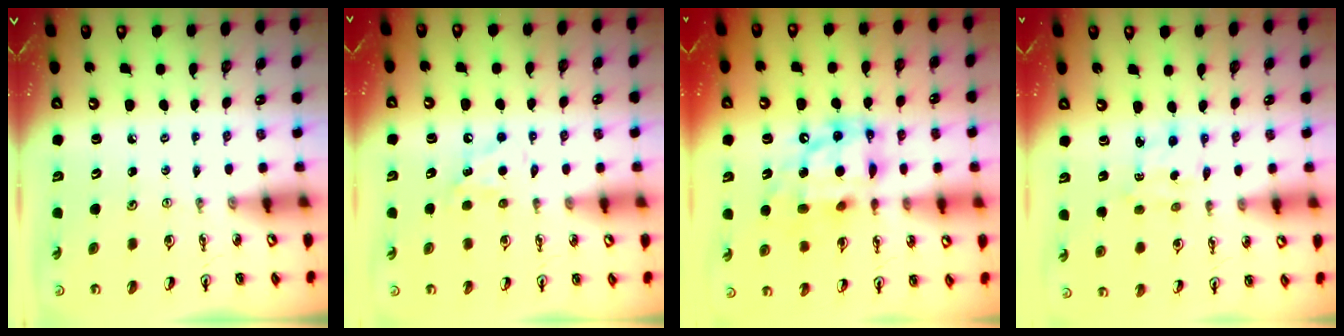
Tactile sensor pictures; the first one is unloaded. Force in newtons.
{"total": 5.0, "press": 4.9, "slide": 0.9}
{"total": 14.7, "press": 14.6, "slide": 1.3}
{"total": 2.3, "press": 2.3, "slide": 0.6}